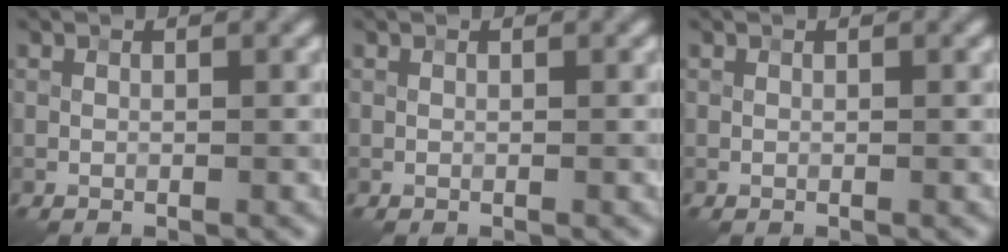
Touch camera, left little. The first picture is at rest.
{"total": 0.0}
{"total": 0.0}